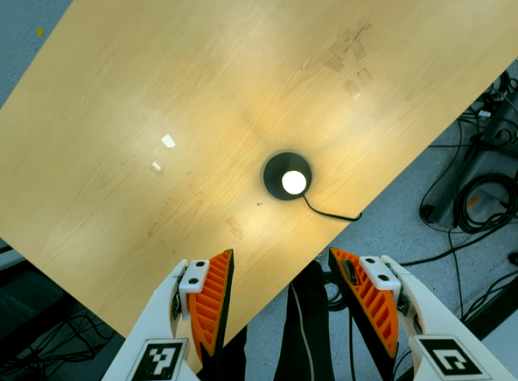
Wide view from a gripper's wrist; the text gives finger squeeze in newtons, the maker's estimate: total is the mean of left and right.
{"total": 0.0}